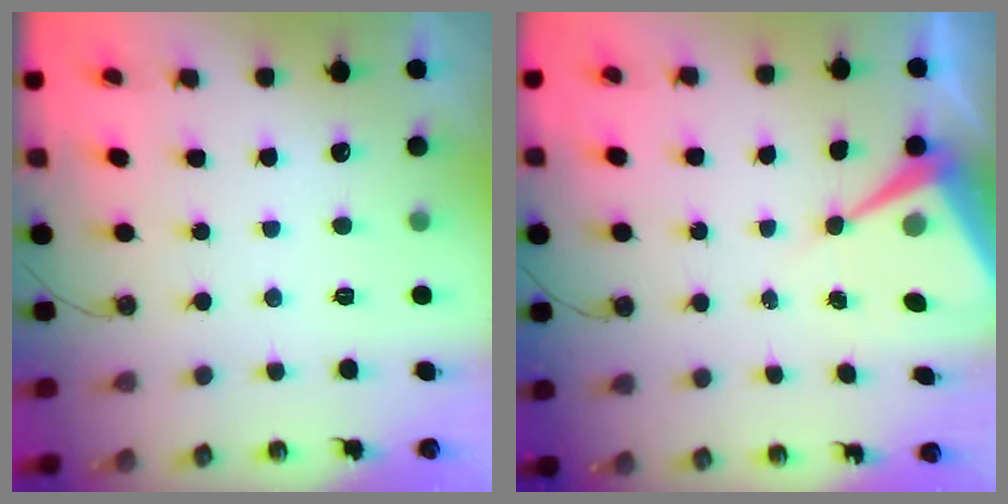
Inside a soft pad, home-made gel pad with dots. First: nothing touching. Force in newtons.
{"total": 9.2, "press": 9.2, "slide": 0.7}